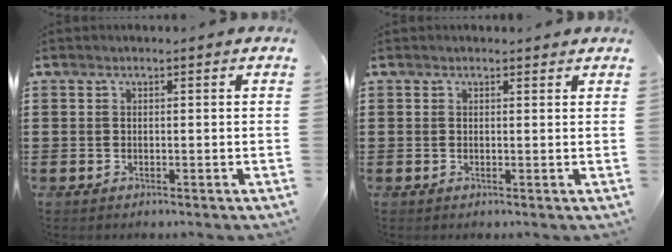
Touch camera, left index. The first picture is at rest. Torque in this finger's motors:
{"motor_torque": [-0.84, 1.19, -0.02, -0.01]}